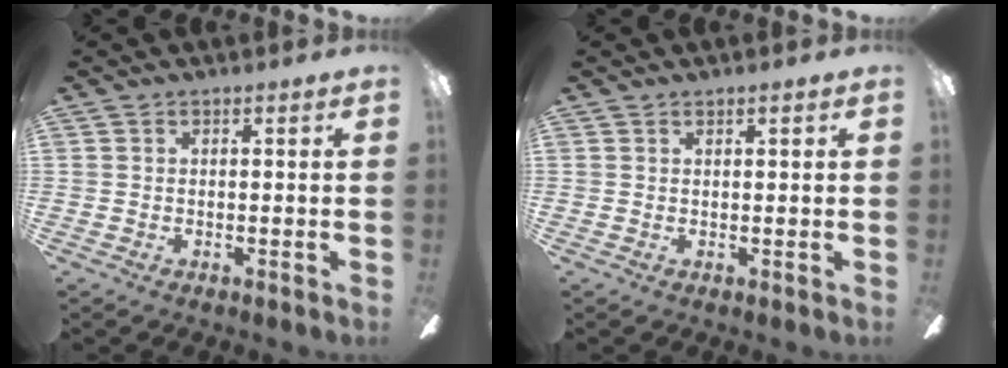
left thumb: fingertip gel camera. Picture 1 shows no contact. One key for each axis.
{"total": 0.9, "fx": 0.7, "fy": 0.0, "fz": 0.5, "tx": -0.011, "ty": -0.001, "tz": 0.013}